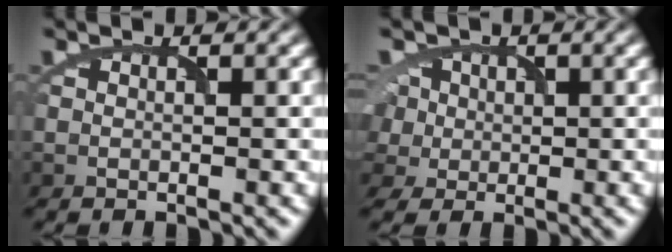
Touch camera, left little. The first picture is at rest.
{"total": 5.6, "force": [0.6, 4.8, 2.8], "torque": [-0.068, 0.029, 0.003]}